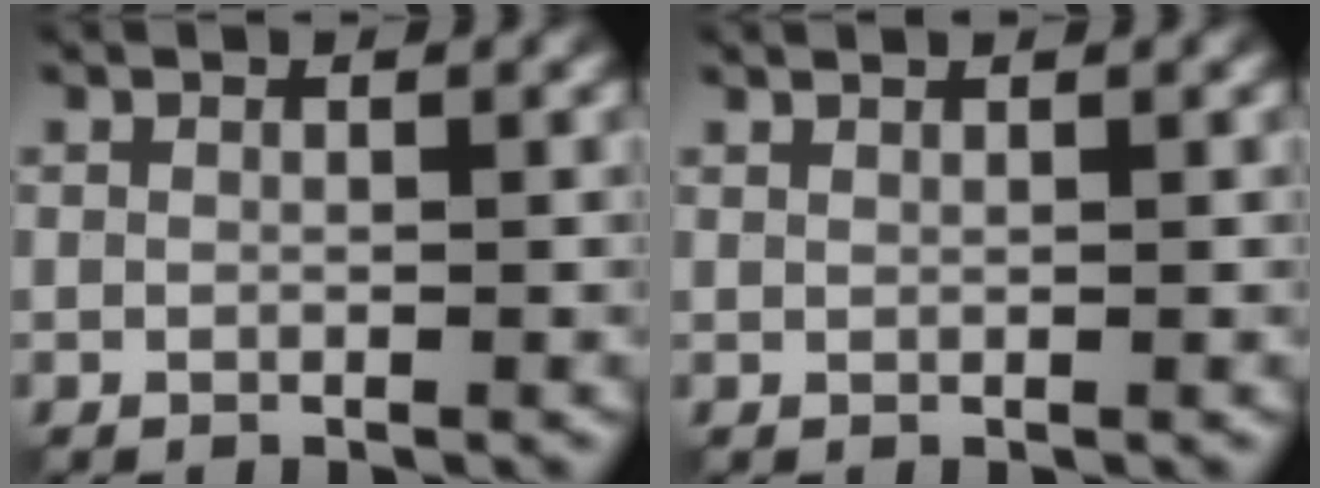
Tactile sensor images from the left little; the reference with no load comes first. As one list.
[{"total": 0.7, "force": [0.6, 0.1, 0.4], "torque": [-0.002, 0.001, 0.003]}]